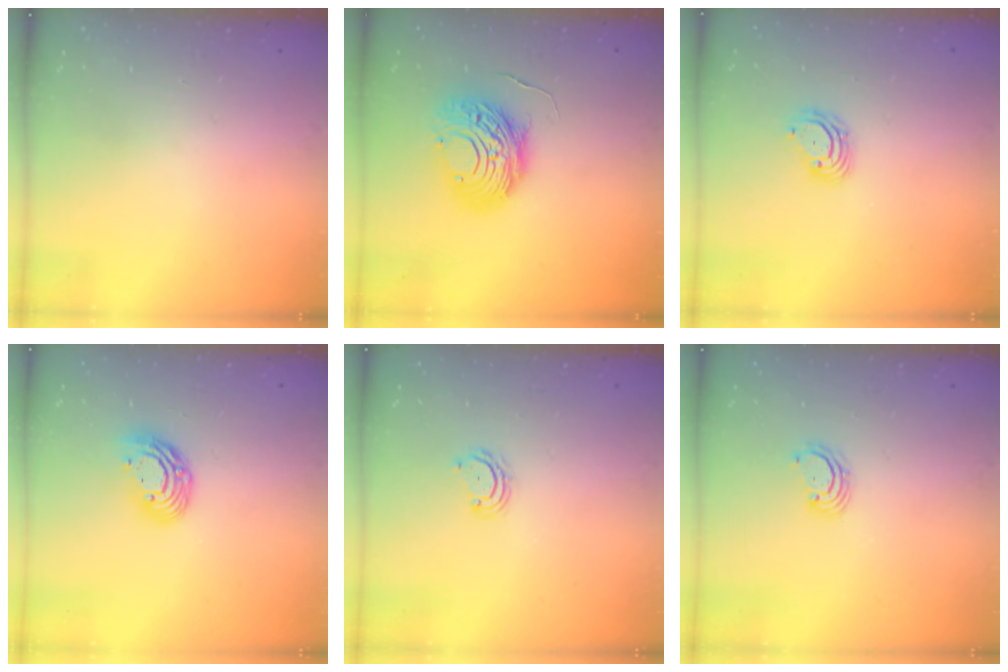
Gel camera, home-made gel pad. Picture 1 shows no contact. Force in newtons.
{"total": 12.3, "press": 12.2, "slide": 0.9}
{"total": 3.9, "press": 3.9, "slide": 0.2}
{"total": 9.8, "press": 9.8, "slide": 0.9}
{"total": 4.1, "press": 4.1, "slide": 0.6}
{"total": 2.8, "press": 2.8, "slide": 0.3}